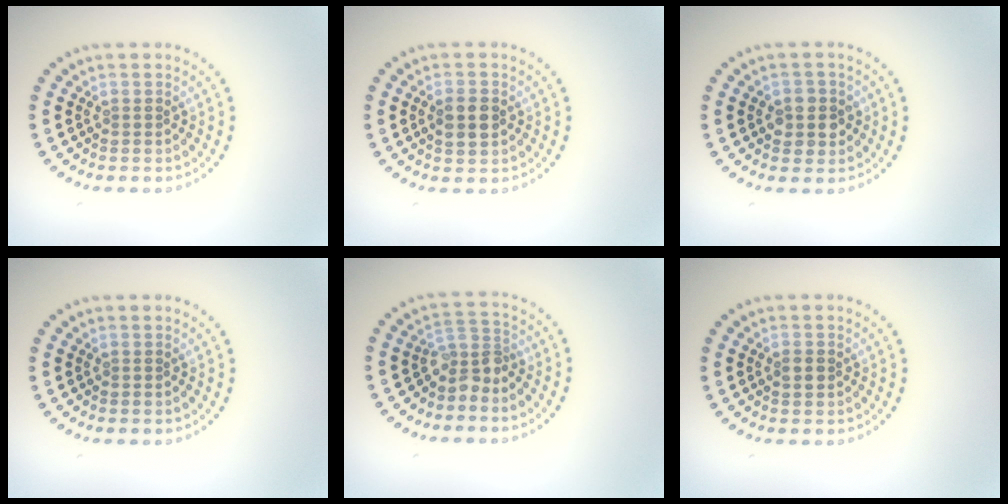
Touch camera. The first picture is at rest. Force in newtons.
{"total": 2.2, "press": 2.2, "slide": 0.2}
{"total": 2.7, "press": 2.5, "slide": 0.8}
{"total": 0.0}
{"total": 2.6, "press": 1.8, "slide": 1.8}
{"total": 1.4, "press": 1.4, "slide": 0.1}